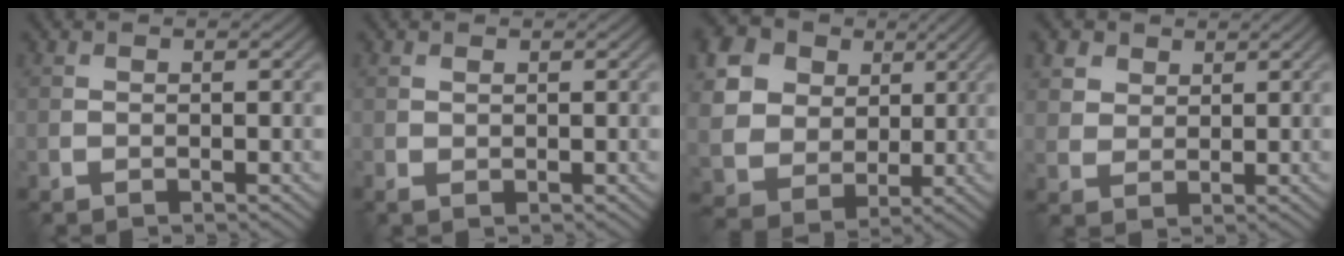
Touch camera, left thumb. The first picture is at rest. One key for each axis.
{"total": 0.9, "fx": 0.4, "fy": 0.6, "fz": 0.5, "tx": -0.014, "ty": -0.001, "tz": 0.011}
{"total": 17.6, "fx": 6.3, "fy": 14.8, "fz": 7.2, "tx": -0.254, "ty": 0.006, "tz": 0.139}
{"total": 4.3, "fx": 2.6, "fy": 3.0, "fz": 1.5, "tx": -0.054, "ty": -0.010, "tz": 0.063}